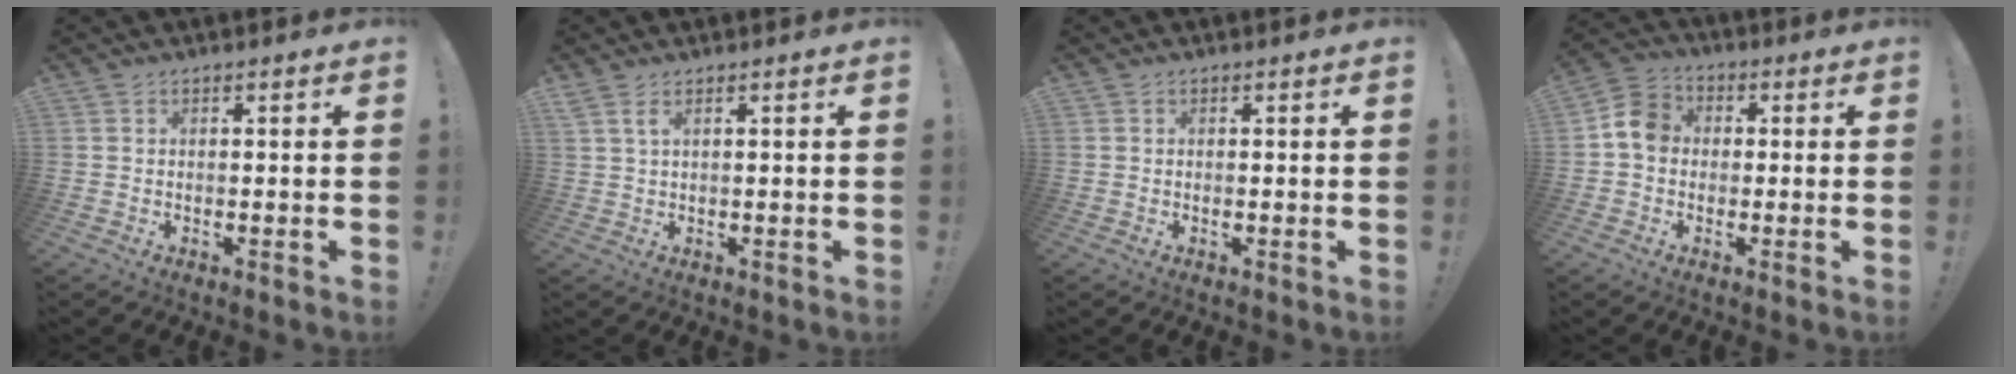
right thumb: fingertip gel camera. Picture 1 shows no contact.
{"total": 2.6, "force": [1.2, 0.6, 2.2], "torque": [-0.041, -0.002, 0.021]}
{"total": 0.7, "force": [-0.1, 0.6, -0.1], "torque": [-0.005, 0.004, -0.001]}
{"total": 8.2, "force": [0.2, 6.7, 4.6], "torque": [-0.073, 0.020, 0.008]}